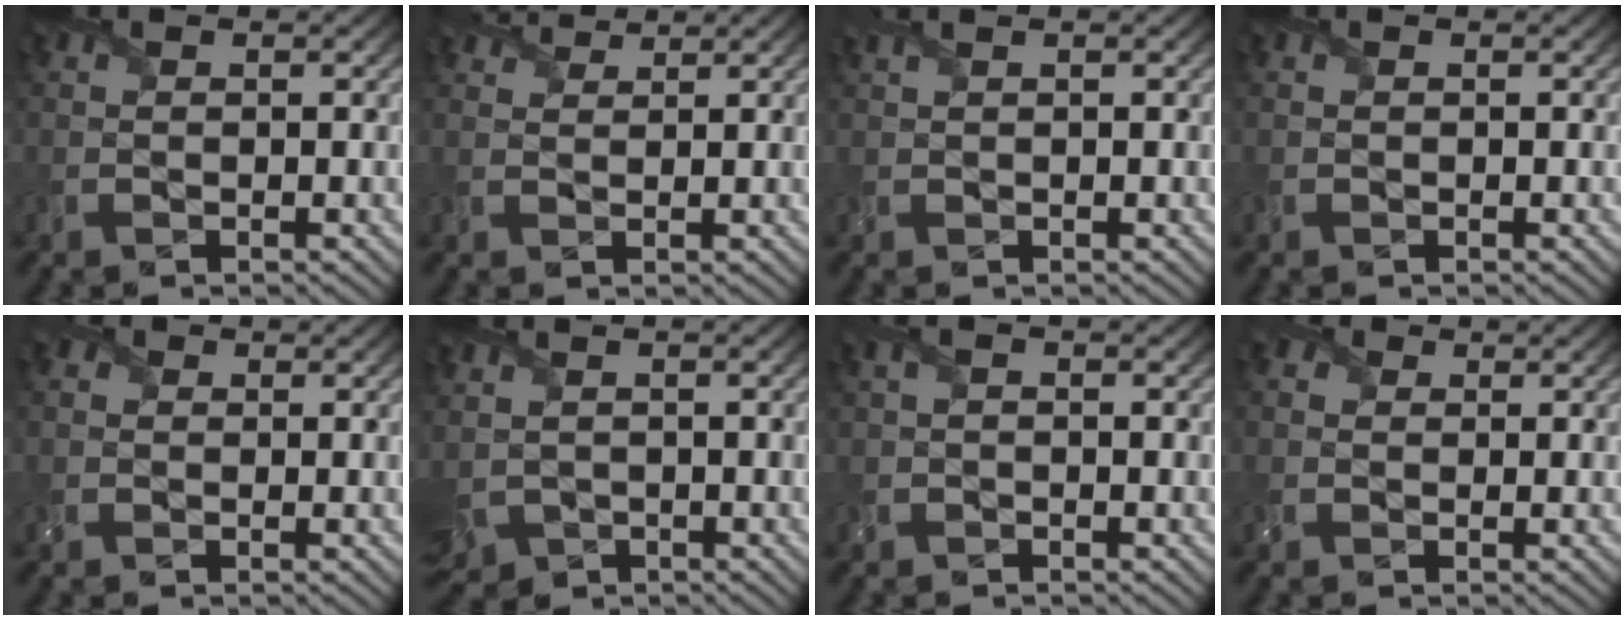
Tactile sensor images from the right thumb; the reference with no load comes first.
{"total": 2.8, "force": [2.5, 0.5, 0.9], "torque": [-0.024, 0.007, 0.050]}
{"total": 1.4, "force": [0.9, 0.2, 1.0], "torque": [-0.031, 0.008, 0.017]}
{"total": 0.0}
{"total": 1.8, "force": [0.0, 1.7, 0.6], "torque": [-0.019, 0.000, -0.006]}
{"total": 3.6, "force": [-0.8, 2.5, 2.4], "torque": [-0.069, -0.019, -0.010]}
{"total": 1.3, "force": [-0.1, 0.7, 1.1], "torque": [-0.031, 0.004, -0.005]}
{"total": 2.2, "force": [0.3, 2.0, 0.9], "torque": [-0.027, 0.002, -0.001]}